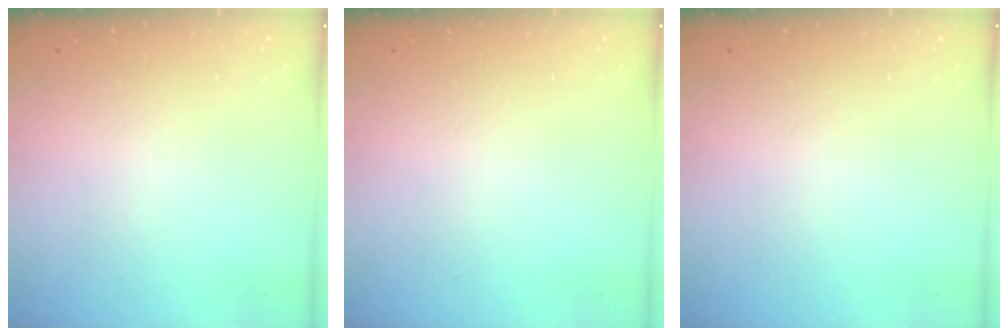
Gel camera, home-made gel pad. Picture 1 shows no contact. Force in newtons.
{"total": 0.0}
{"total": 0.0}